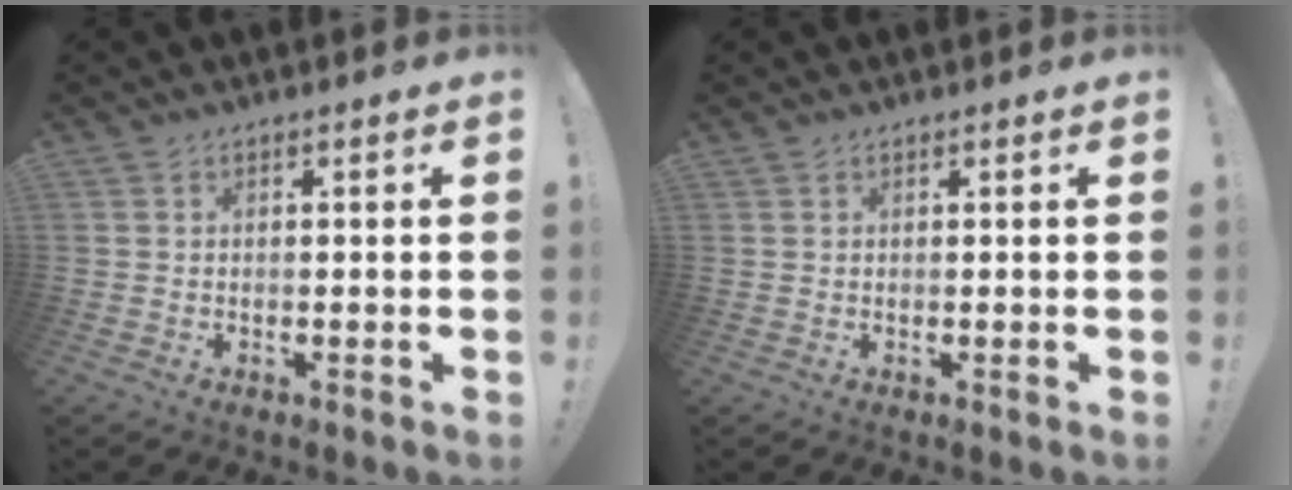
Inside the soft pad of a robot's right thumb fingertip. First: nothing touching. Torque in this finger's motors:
{"motor_torque": [-0.43, 0.43, 0.59, 0.61, 0.00]}